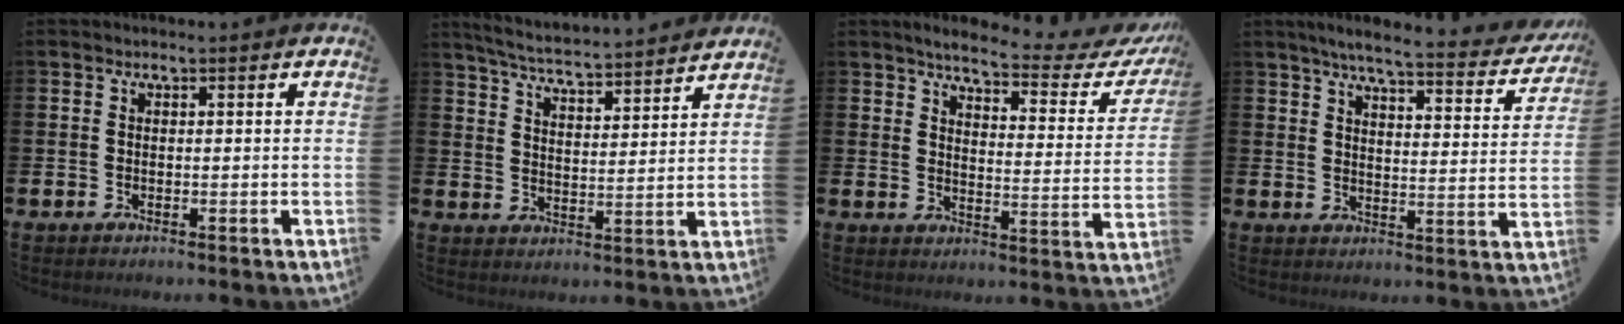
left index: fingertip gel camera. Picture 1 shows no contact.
{"total": 5.3, "force": [5.2, -0.2, 1.0], "torque": [-0.041, -0.043, 0.088]}
{"total": 4.1, "force": [3.5, 0.7, 2.1], "torque": [-0.045, -0.034, 0.045]}
{"total": 5.5, "force": [4.8, 0.4, 2.5], "torque": [-0.053, -0.039, 0.075]}